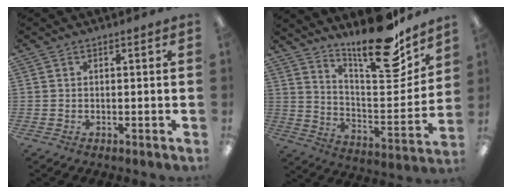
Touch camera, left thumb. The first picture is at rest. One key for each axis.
{"total": 21.1, "fx": 16.6, "fy": 5.5, "fz": 11.8, "tx": -0.170, "ty": -0.126, "tz": 0.273}